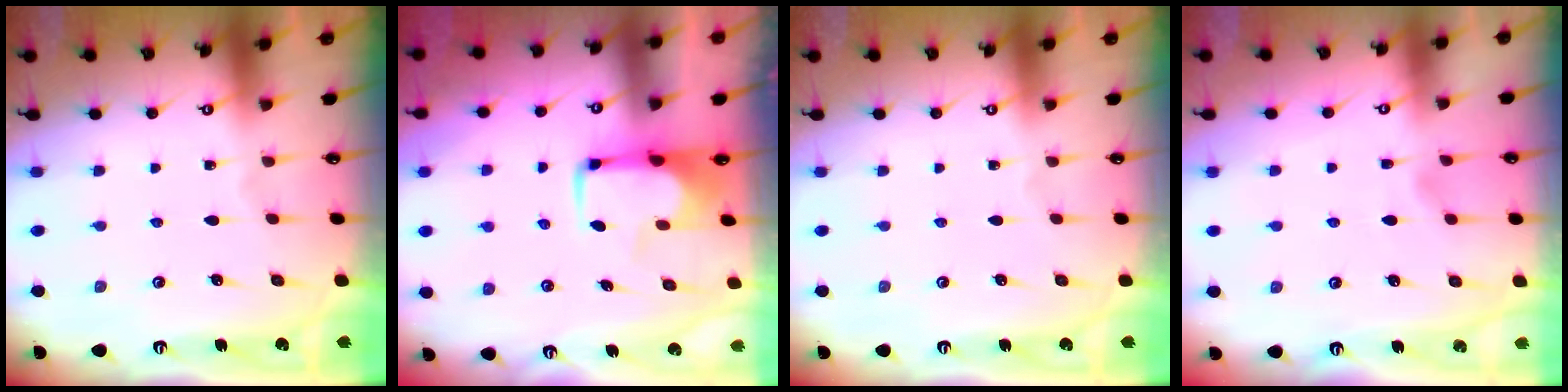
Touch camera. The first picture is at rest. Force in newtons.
{"total": 1.7, "press": 1.6, "slide": 0.5}
{"total": 0.0}
{"total": 1.0, "press": 0.0, "slide": 1.0}